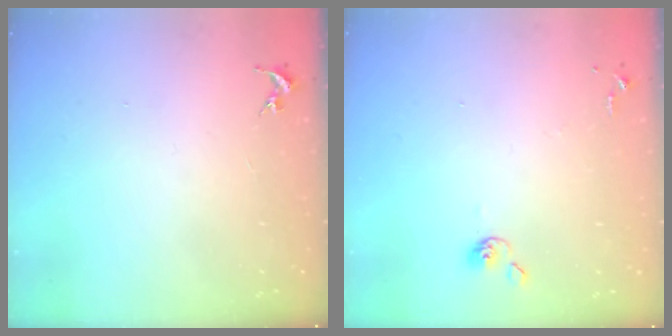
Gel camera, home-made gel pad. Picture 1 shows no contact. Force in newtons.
{"total": 5.0, "press": 5.0, "slide": 0.8}